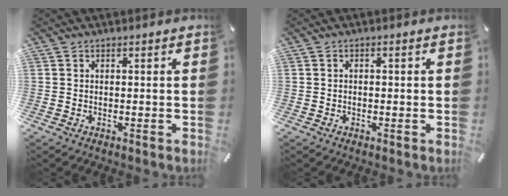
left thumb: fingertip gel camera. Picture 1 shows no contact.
{"total": 0.8, "force": [-0.2, 0.4, 0.7], "torque": [-0.013, 0.001, -0.005]}